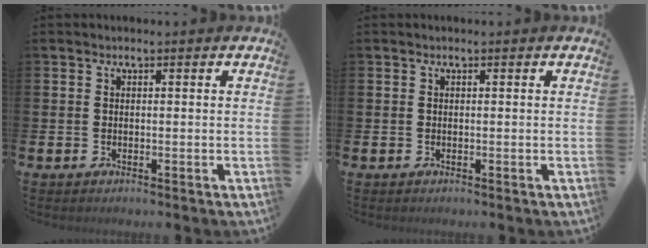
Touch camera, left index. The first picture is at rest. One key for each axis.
{"total": 0.0}